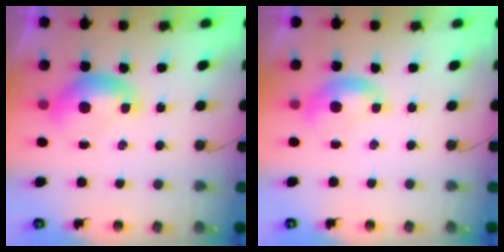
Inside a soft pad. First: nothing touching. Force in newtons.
{"total": 0.7, "press": 0.3, "slide": 0.6}